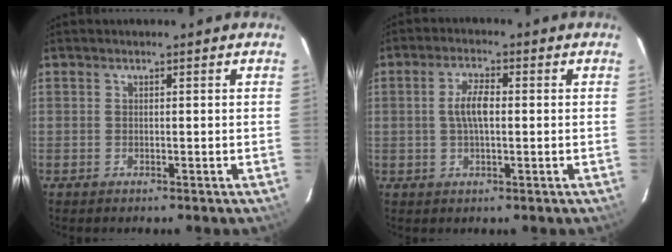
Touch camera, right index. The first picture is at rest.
{"total": 4.8, "force": [0.2, 1.8, 4.5], "torque": [-0.089, 0.007, 0.005]}